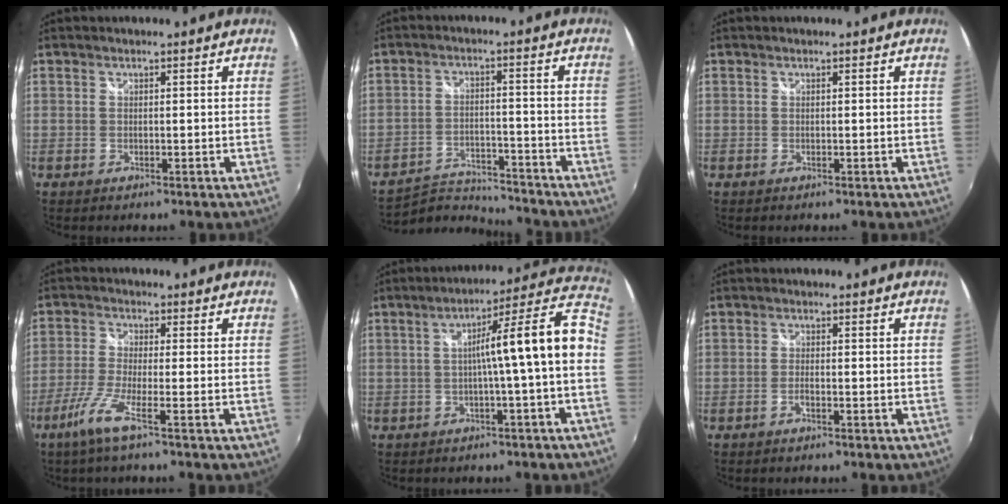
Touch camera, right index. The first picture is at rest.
{"total": 9.4, "force": [-9.2, 1.7, 1.2], "torque": [-0.048, 0.003, -0.149]}
{"total": 0.0}
{"total": 6.2, "force": [-3.6, -0.5, 5.0], "torque": [-0.124, -0.012, -0.074]}
{"total": 12.3, "force": [-1.8, -0.5, 12.2], "torque": [-0.154, 0.035, -0.019]}
{"total": 1.1, "force": [-0.6, 0.3, 0.9], "torque": [-0.022, -0.001, -0.012]}